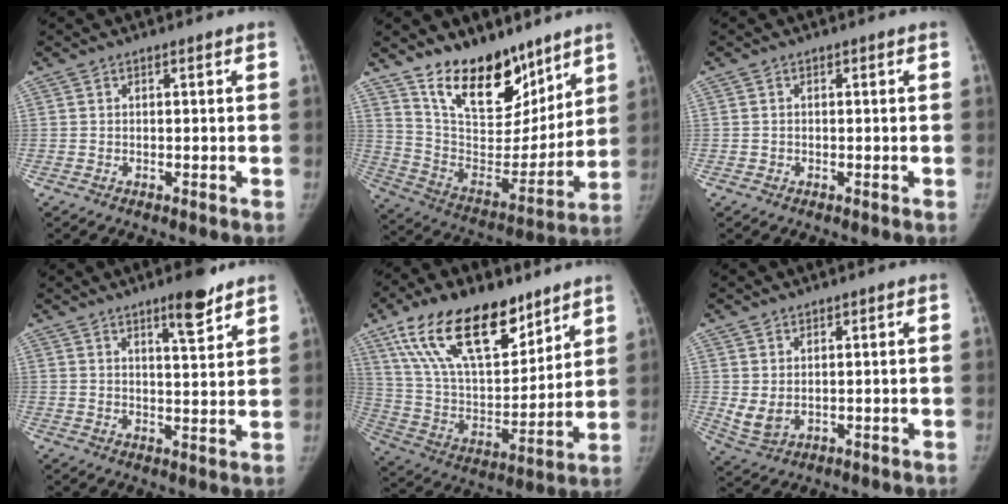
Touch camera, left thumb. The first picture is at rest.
{"total": 20.6, "force": [14.4, 10.1, 10.8], "torque": [-0.124, -0.089, 0.249]}
{"total": 0.7, "force": [-0.3, 0.7, -0.1], "torque": [0.007, 0.005, -0.007]}
{"total": 7.0, "force": [4.9, 1.5, 4.8], "torque": [-0.061, -0.034, 0.073]}
{"total": 25.3, "force": [15.8, 11.9, 15.8], "torque": [-0.246, -0.042, 0.286]}
{"total": 4.2, "force": [0.8, 3.1, 2.8], "torque": [-0.052, -0.016, 0.027]}